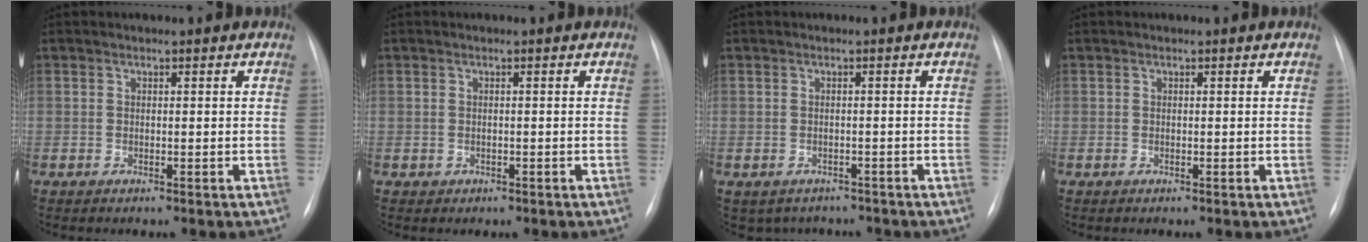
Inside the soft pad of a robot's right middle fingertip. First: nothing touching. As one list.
[{"total": 0.7, "force": [-0.2, 0.6, 0.1], "torque": [-0.004, 0.002, 0.000]}, {"total": 4.8, "force": [-3.8, 2.8, 0.5], "torque": [0.002, 0.012, -0.045]}, {"total": 0.0}]